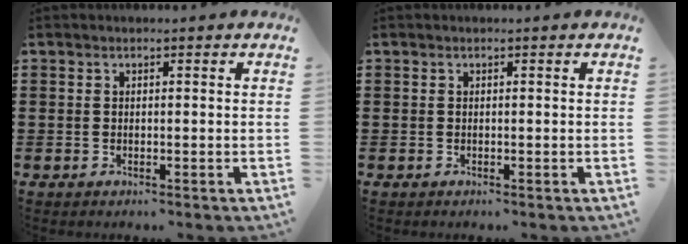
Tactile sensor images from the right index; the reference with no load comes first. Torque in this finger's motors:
{"motor_torque": [-0.02, -0.07, -0.03, -0.01]}